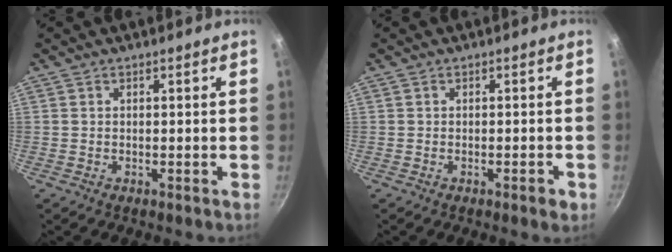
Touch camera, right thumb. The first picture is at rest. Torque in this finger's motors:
{"motor_torque": [-0.20, 0.05, -0.37, 0.21, 0.08]}